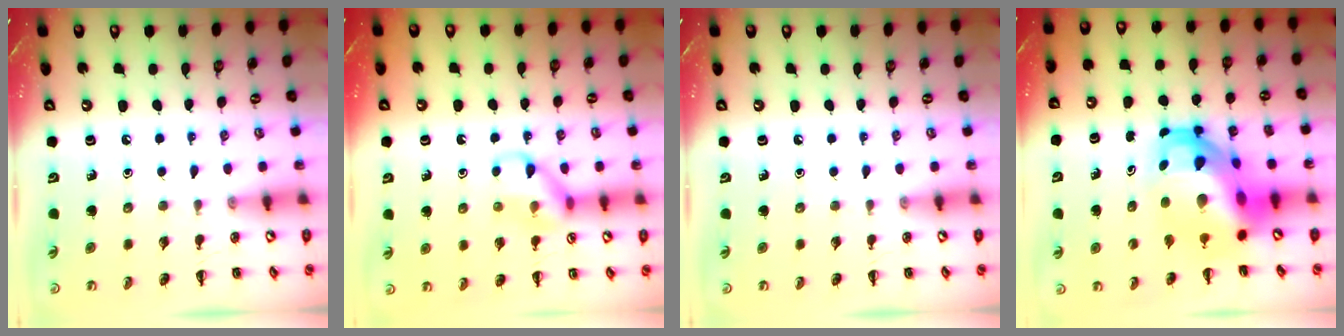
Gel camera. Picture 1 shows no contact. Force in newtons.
{"total": 10.2, "press": 10.2, "slide": 0.9}
{"total": 0.0}
{"total": 13.6, "press": 13.2, "slide": 3.4}